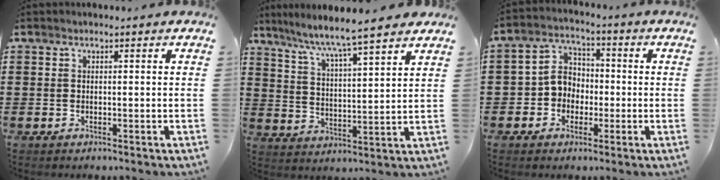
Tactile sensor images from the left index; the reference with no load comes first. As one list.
[{"total": 5.9, "force": [5.3, -0.6, 2.5], "torque": [-0.073, -0.036, 0.084]}, {"total": 5.7, "force": [-1.3, 5.0, 2.4], "torque": [-0.065, 0.016, -0.029]}]